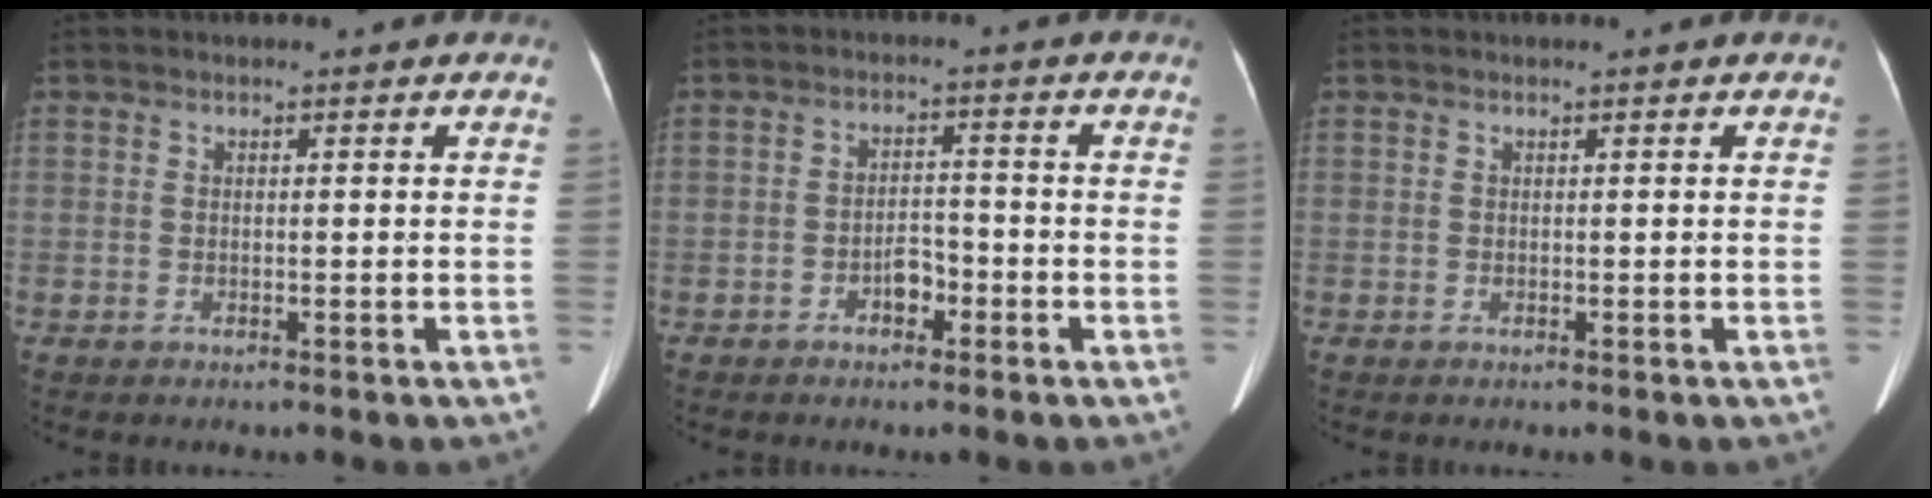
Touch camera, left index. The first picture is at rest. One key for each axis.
{"total": 3.0, "fx": -1.7, "fy": 1.5, "fz": 1.9, "tx": -0.030, "ty": 0.008, "tz": -0.030}
{"total": 0.0}